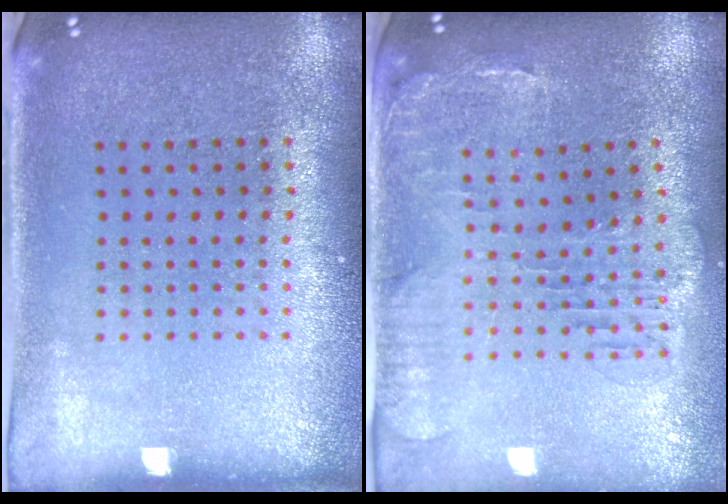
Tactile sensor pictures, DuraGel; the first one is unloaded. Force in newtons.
{"total": 1.5, "press": 1.4, "slide": 0.4}